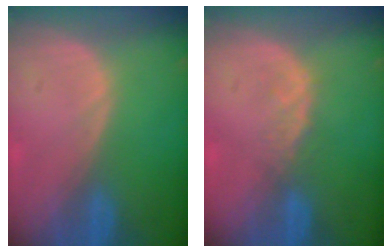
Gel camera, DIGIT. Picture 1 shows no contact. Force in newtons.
{"total": 1.9, "press": 1.9, "slide": 0.3}